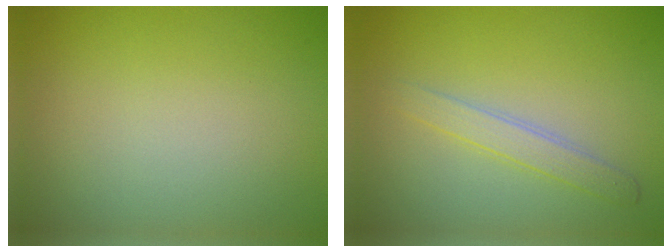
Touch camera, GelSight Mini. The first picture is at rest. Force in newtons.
{"total": 2.1, "press": 2.1, "slide": 0.0}